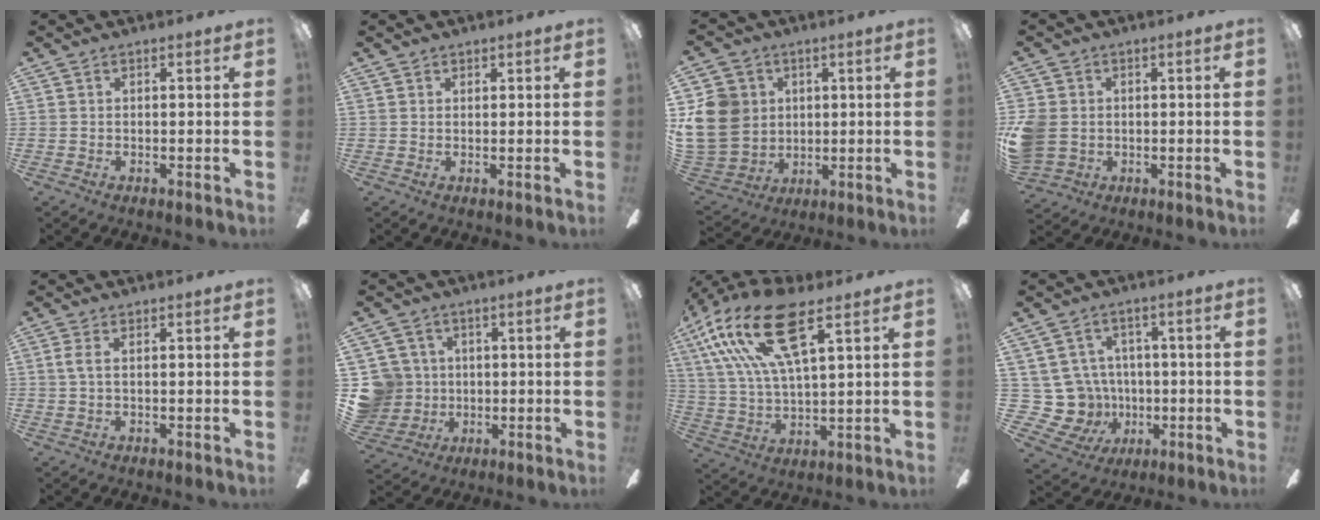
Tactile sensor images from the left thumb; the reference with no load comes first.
{"total": 1.1, "force": [1.0, 0.4, -0.1], "torque": [0.001, -0.001, 0.020]}
{"total": 14.0, "force": [2.4, 12.8, 5.2], "torque": [-0.133, 0.003, 0.053]}
{"total": 7.0, "force": [-0.1, 6.3, 3.2], "torque": [-0.082, 0.012, 0.001]}
{"total": 2.5, "force": [0.2, 0.7, 2.4], "torque": [-0.046, 0.004, 0.002]}
{"total": 9.3, "force": [0.8, 9.1, 1.7], "torque": [-0.072, 0.000, 0.025]}
{"total": 20.8, "force": [11.3, 7.1, 15.9], "torque": [-0.326, -0.039, 0.189]}
{"total": 12.8, "force": [-0.7, 12.1, 4.2], "torque": [-0.131, -0.005, 0.002]}